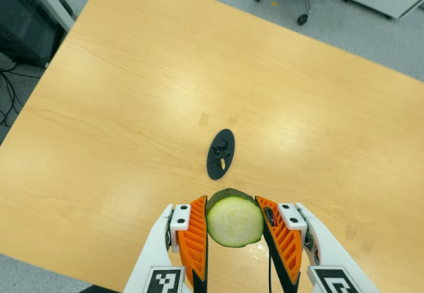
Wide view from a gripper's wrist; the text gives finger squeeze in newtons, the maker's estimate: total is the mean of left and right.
{"total": 11.7, "left": 11.5, "right": 12.0}